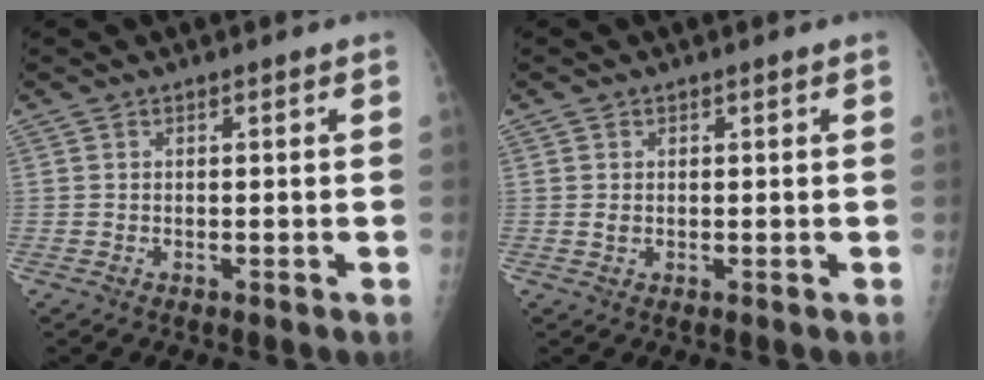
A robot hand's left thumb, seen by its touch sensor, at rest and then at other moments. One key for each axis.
{"total": 0.9, "fx": 0.2, "fy": 0.8, "fz": 0.4, "tx": 0.000, "ty": 0.001, "tz": 0.003}